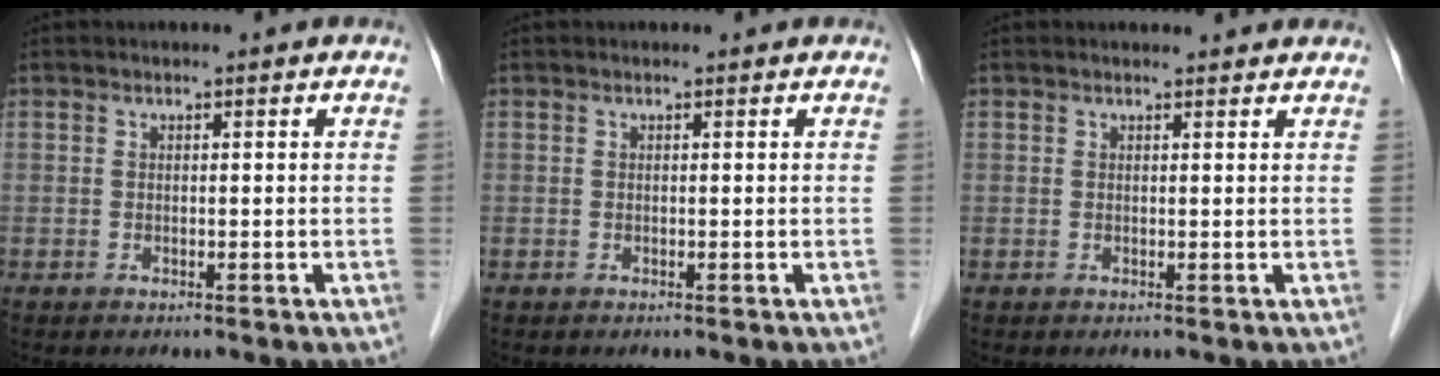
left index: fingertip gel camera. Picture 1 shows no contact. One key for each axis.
{"total": 0.0}
{"total": 2.6, "fx": 2.6, "fy": 0.3, "fz": 0.2, "tx": -0.011, "ty": 0.007, "tz": 0.028}